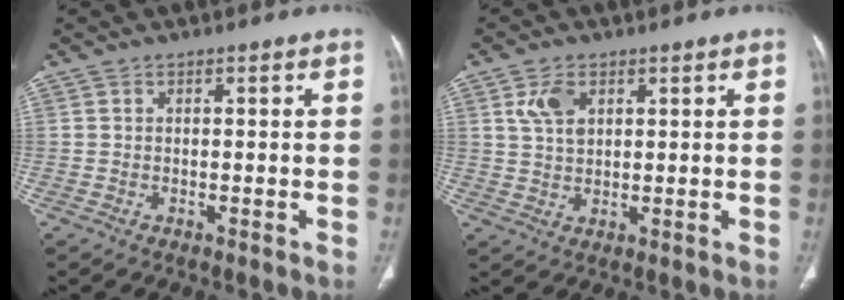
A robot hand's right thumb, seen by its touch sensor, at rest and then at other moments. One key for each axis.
{"total": 4.9, "fx": 2.1, "fy": 3.0, "fz": 3.4, "tx": -0.059, "ty": -0.006, "tz": 0.046}